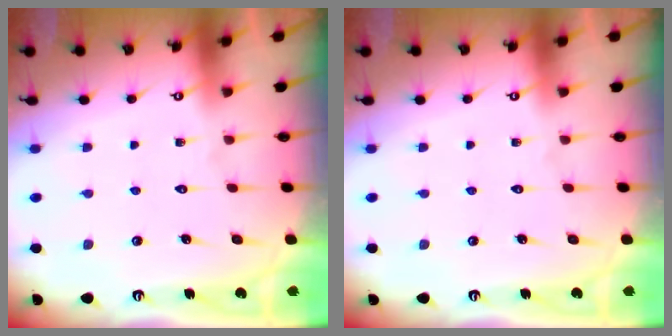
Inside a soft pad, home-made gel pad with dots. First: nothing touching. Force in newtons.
{"total": 0.0}